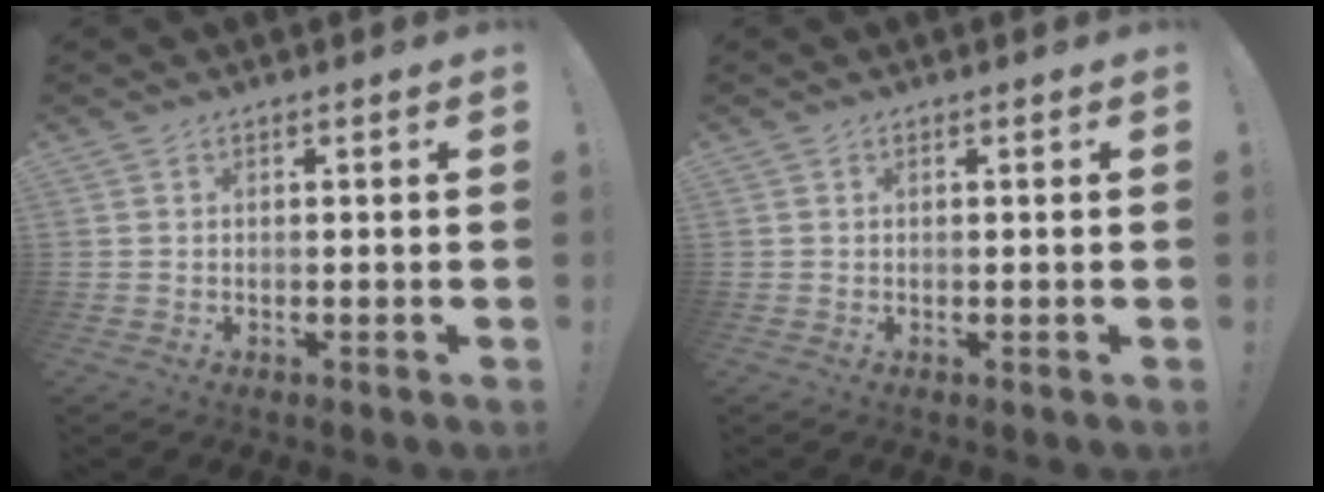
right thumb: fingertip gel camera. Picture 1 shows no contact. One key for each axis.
{"total": 0.6, "fx": 0.0, "fy": -0.3, "fz": 0.5, "tx": -0.004, "ty": -0.004, "tz": -0.002}